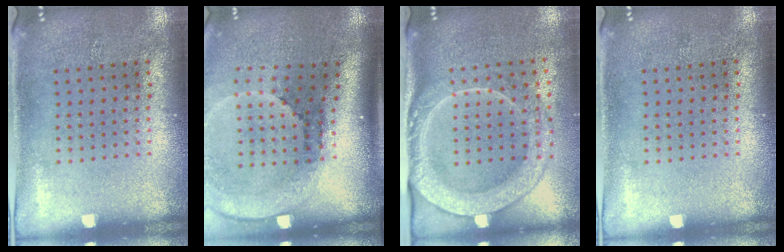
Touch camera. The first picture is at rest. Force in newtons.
{"total": 2.7, "press": 1.8, "slide": 2.0}
{"total": 2.4, "press": 2.1, "slide": 1.2}
{"total": 0.0}